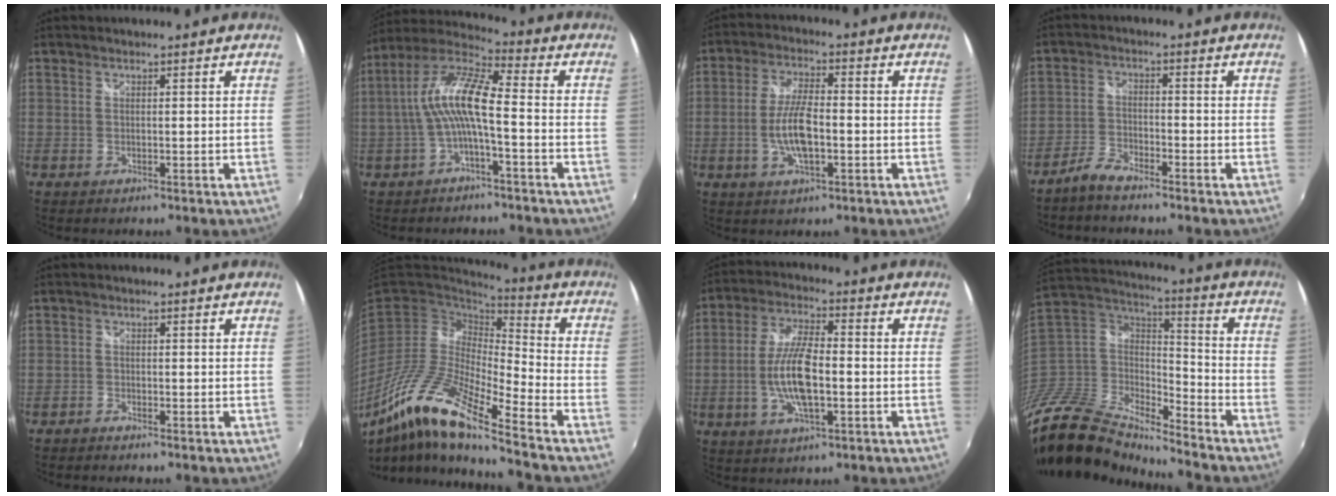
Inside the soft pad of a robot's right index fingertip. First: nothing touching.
{"total": 10.6, "force": [-1.7, 2.0, 10.3], "torque": [-0.212, 0.018, -0.033]}
{"total": 8.2, "force": [-1.9, 2.6, 7.5], "torque": [-0.153, 0.002, -0.037]}
{"total": 4.3, "force": [-3.7, 1.1, 1.8], "torque": [-0.051, 0.002, -0.077]}
{"total": 1.1, "force": [-1.0, 0.2, 0.2], "torque": [-0.012, -0.004, -0.023]}
{"total": 17.6, "force": [-11.3, 2.0, 13.3], "torque": [-0.253, -0.026, -0.233]}
{"total": 10.5, "force": [-2.2, 3.1, 9.7], "torque": [-0.198, 0.002, -0.043]}
{"total": 17.3, "force": [-14.2, 6.7, 7.3], "torque": [-0.177, -0.004, -0.279]}